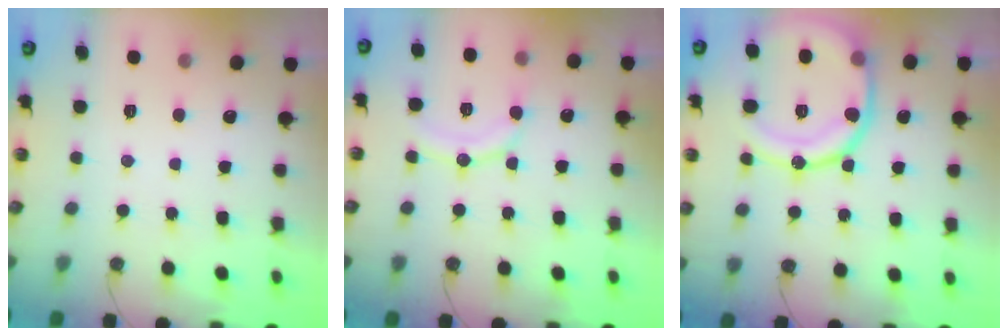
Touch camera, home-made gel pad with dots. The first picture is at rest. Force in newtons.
{"total": 10.5, "press": 10.5, "slide": 1.1}
{"total": 19.6, "press": 19.5, "slide": 2.0}